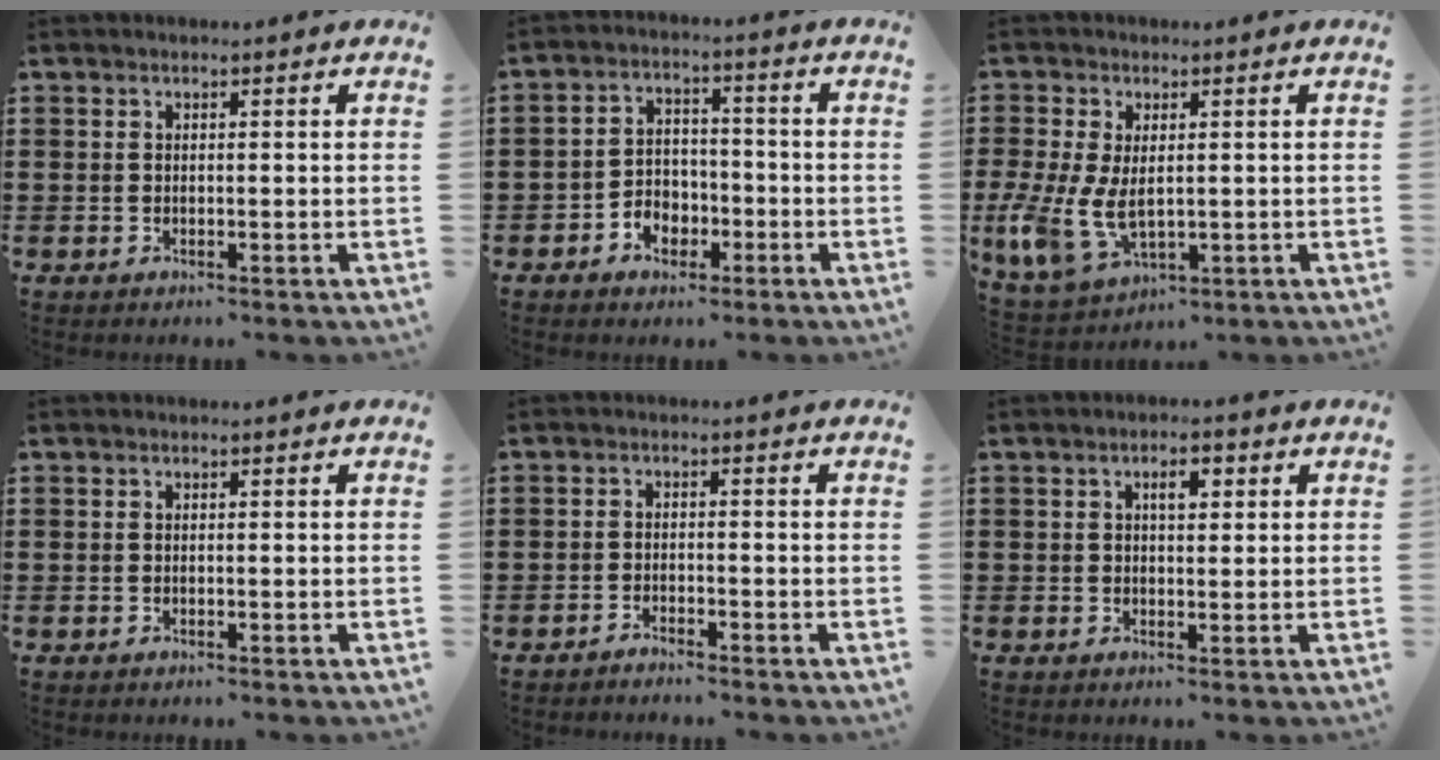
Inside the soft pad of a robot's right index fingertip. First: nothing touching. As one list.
[{"total": 4.2, "force": [-2.4, 3.1, 1.4], "torque": [-0.031, 0.012, -0.049]}, {"total": 7.8, "force": [-0.1, 4.8, 6.1], "torque": [-0.152, -0.003, 0.001]}, {"total": 0.0}, {"total": 1.5, "force": [-1.5, -0.1, -0.1], "torque": [-0.003, 0.004, -0.030]}, {"total": 2.8, "force": [0.9, 1.2, 2.3], "torque": [-0.032, 0.001, 0.010]}]